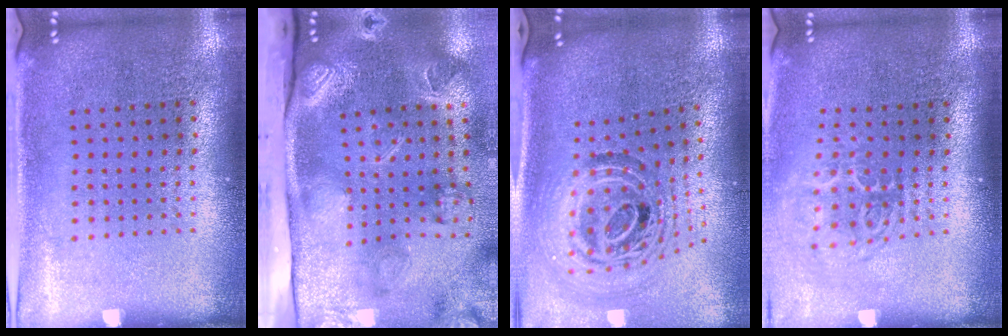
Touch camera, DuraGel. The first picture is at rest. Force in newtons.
{"total": 4.5, "press": 3.3, "slide": 3.0}
{"total": 1.9, "press": 1.5, "slide": 1.1}
{"total": 1.8, "press": 1.2, "slide": 1.3}